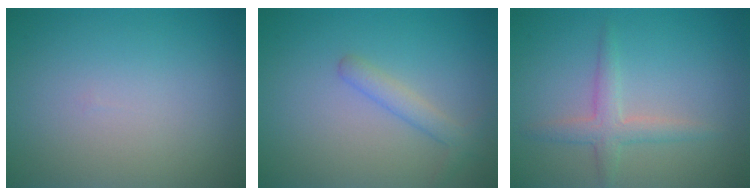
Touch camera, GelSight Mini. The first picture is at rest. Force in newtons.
{"total": 1.9, "press": 1.9, "slide": 0.0}
{"total": 2.3, "press": 2.3, "slide": 0.0}